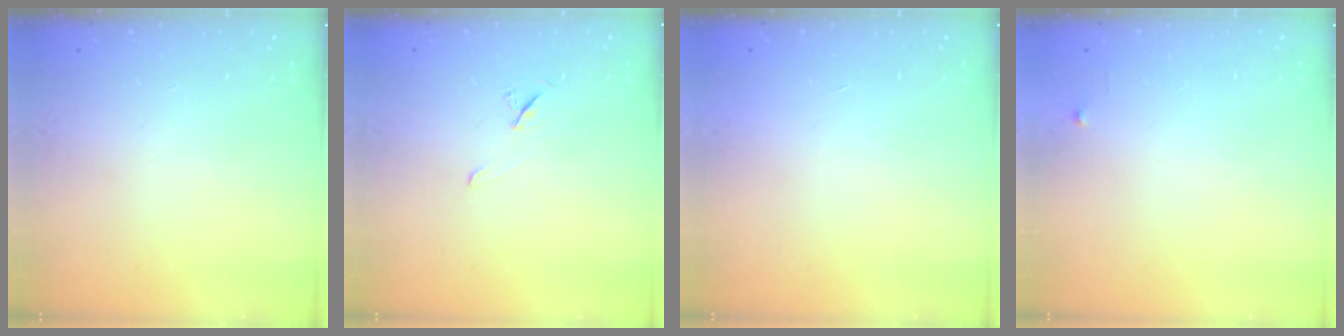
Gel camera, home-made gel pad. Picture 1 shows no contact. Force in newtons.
{"total": 5.7, "press": 5.2, "slide": 2.4}
{"total": 1.5, "press": 1.5, "slide": 0.1}
{"total": 2.4, "press": 2.3, "slide": 0.4}